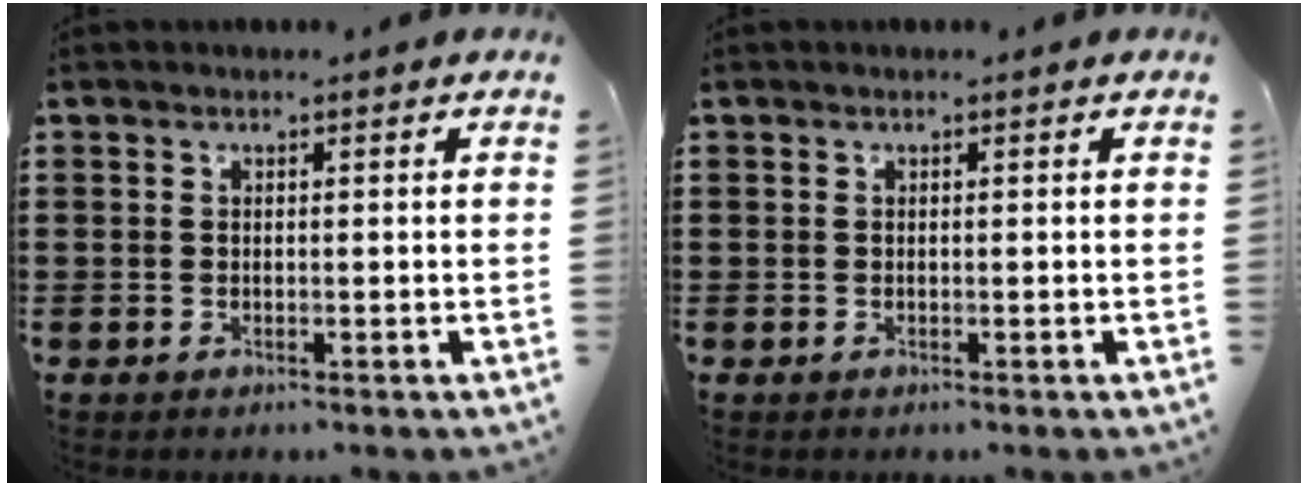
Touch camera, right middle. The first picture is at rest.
{"total": 0.0}